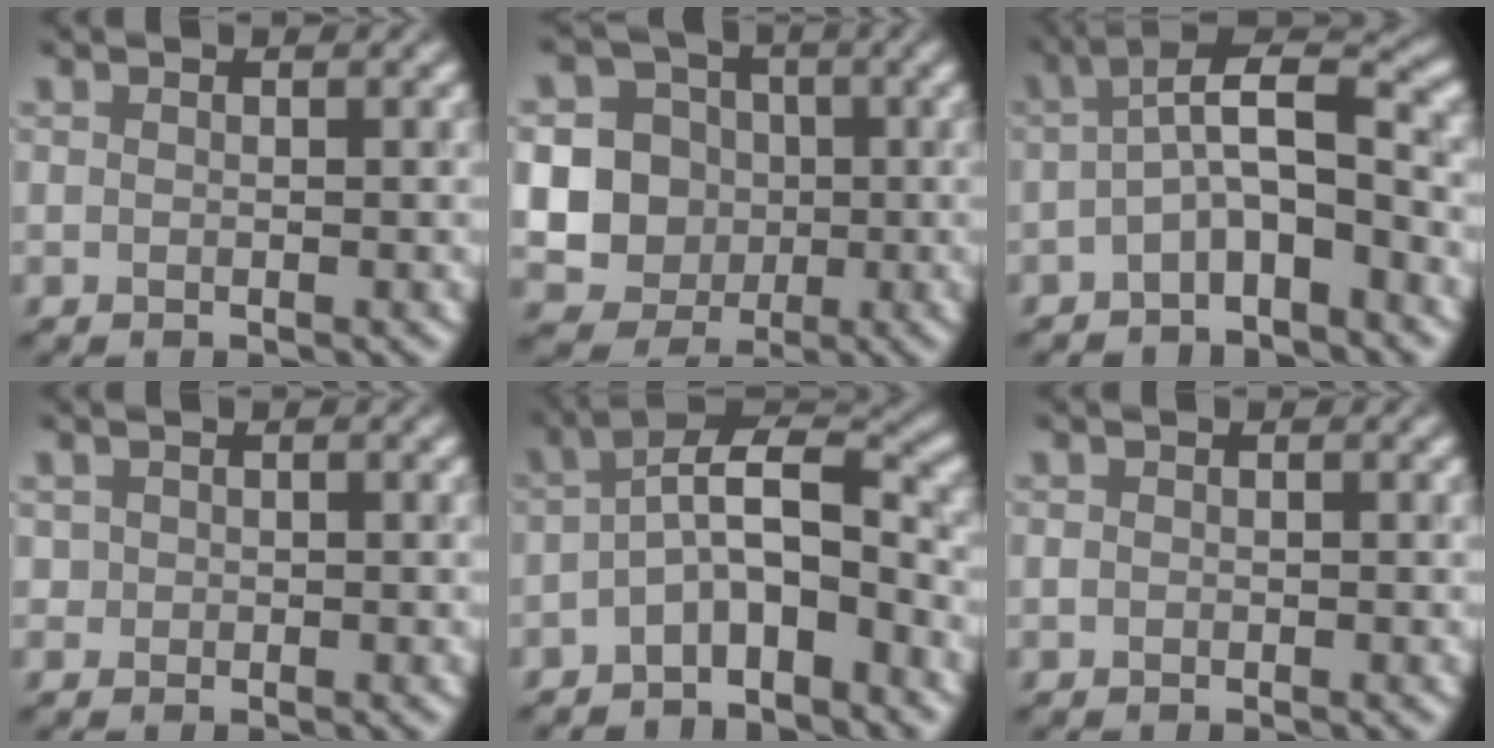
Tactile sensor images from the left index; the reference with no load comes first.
{"total": 12.0, "force": [-0.7, 11.5, 3.1], "torque": [-0.091, 0.002, -0.027]}
{"total": 4.6, "force": [-1.7, 1.3, 4.0], "torque": [-0.068, 0.020, -0.036]}
{"total": 0.6, "force": [0.0, 0.5, -0.3], "torque": [0.013, 0.001, -0.001]}
{"total": 5.6, "force": [-2.4, 1.9, 4.6], "torque": [-0.078, 0.021, -0.053]}
{"total": 0.0}